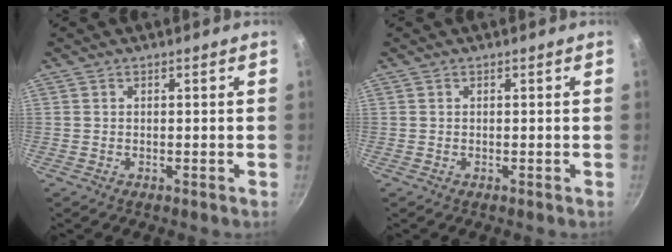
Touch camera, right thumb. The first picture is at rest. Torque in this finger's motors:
{"motor_torque": [-0.01, -0.01, 0.26, 0.26, 0.01]}